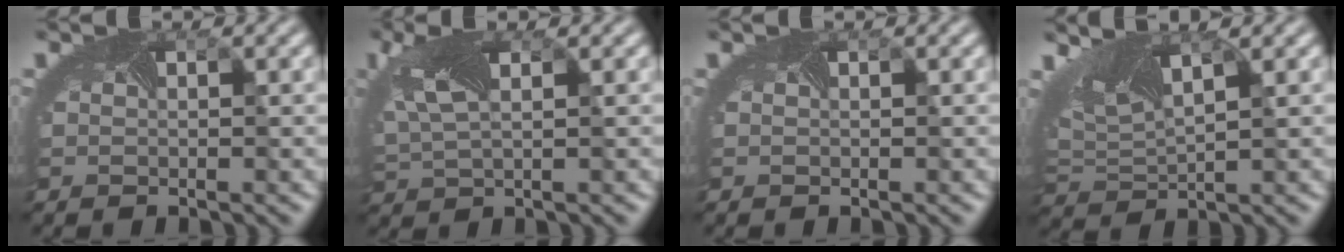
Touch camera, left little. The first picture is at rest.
{"total": 5.5, "force": [2.1, 2.5, 4.5], "torque": [-0.106, 0.012, 0.043]}
{"total": 0.0}
{"total": 6.1, "force": [3.5, 2.3, 4.4], "torque": [-0.095, 0.023, 0.063]}